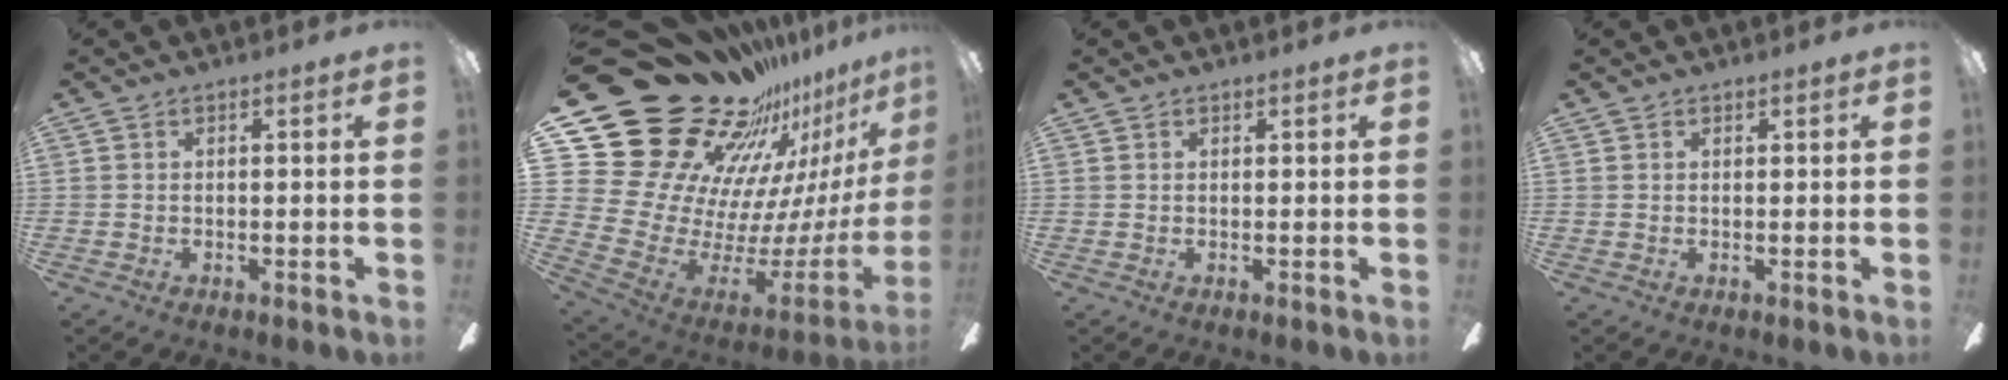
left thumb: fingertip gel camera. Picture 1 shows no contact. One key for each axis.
{"total": 32.7, "fx": 22.3, "fy": 17.5, "fz": 16.4, "tx": -0.233, "ty": -0.227, "tz": 0.479}
{"total": 0.5, "fx": 0.5, "fy": 0.2, "fz": 0.0, "tx": -0.001, "ty": 0.000, "tz": 0.010}
{"total": 0.7, "fx": 0.6, "fy": 0.3, "fz": 0.0, "tx": 0.000, "ty": 0.000, "tz": 0.011}